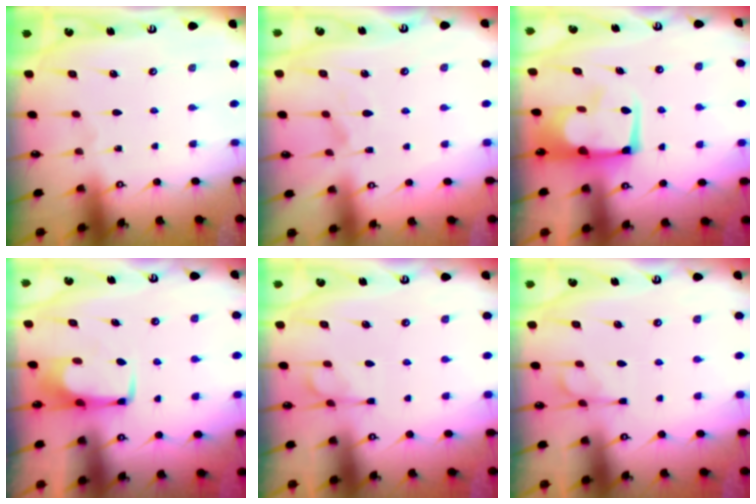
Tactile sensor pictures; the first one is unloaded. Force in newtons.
{"total": 1.4, "press": 0.7, "slide": 1.1}
{"total": 6.3, "press": 6.3, "slide": 0.8}
{"total": 1.8, "press": 1.7, "slide": 0.6}
{"total": 1.6, "press": 1.0, "slide": 1.3}
{"total": 1.6, "press": 1.0, "slide": 1.3}